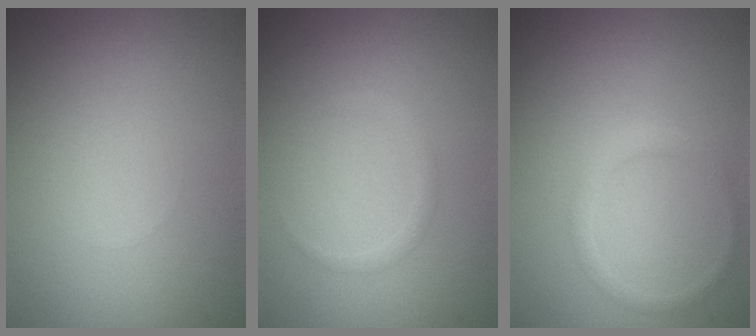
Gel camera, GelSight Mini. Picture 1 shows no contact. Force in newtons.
{"total": 0.8, "press": 0.8, "slide": 0.0}
{"total": 1.3, "press": 1.3, "slide": 0.0}